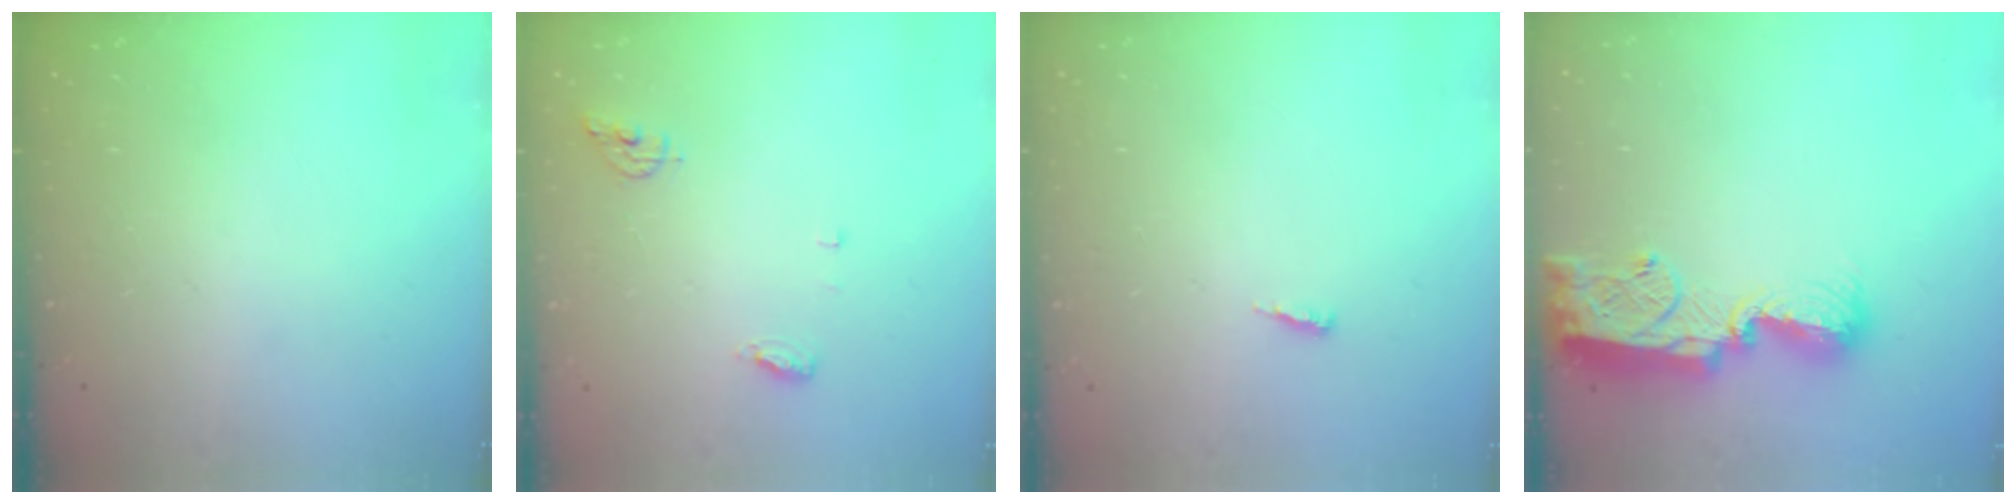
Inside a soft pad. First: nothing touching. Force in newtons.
{"total": 5.5, "press": 5.5, "slide": 0.5}
{"total": 3.1, "press": 3.1, "slide": 0.3}
{"total": 18.0, "press": 17.1, "slide": 5.6}